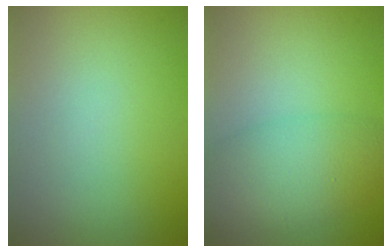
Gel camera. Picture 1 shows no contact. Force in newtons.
{"total": 5.4, "press": 5.4, "slide": 0.2}